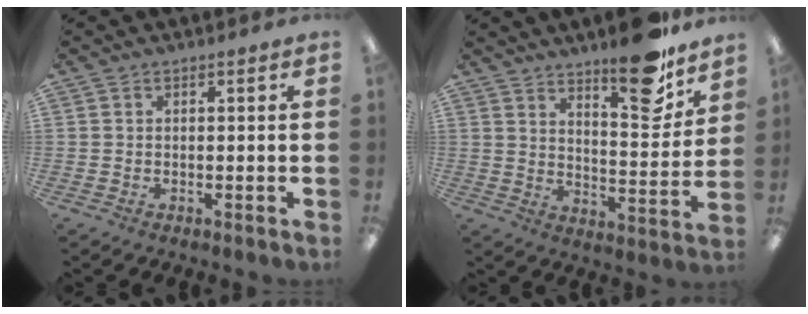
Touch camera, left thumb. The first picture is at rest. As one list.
[{"total": 15.4, "force": [12.2, 4.5, 8.2], "torque": [-0.093, -0.095, 0.199]}]